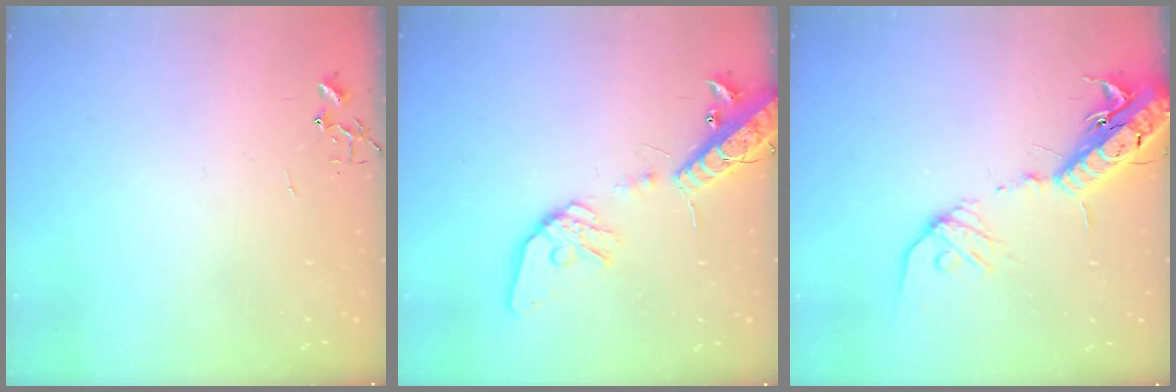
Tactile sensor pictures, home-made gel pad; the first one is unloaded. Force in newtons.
{"total": 18.9, "press": 18.6, "slide": 3.4}
{"total": 17.9, "press": 17.4, "slide": 4.3}